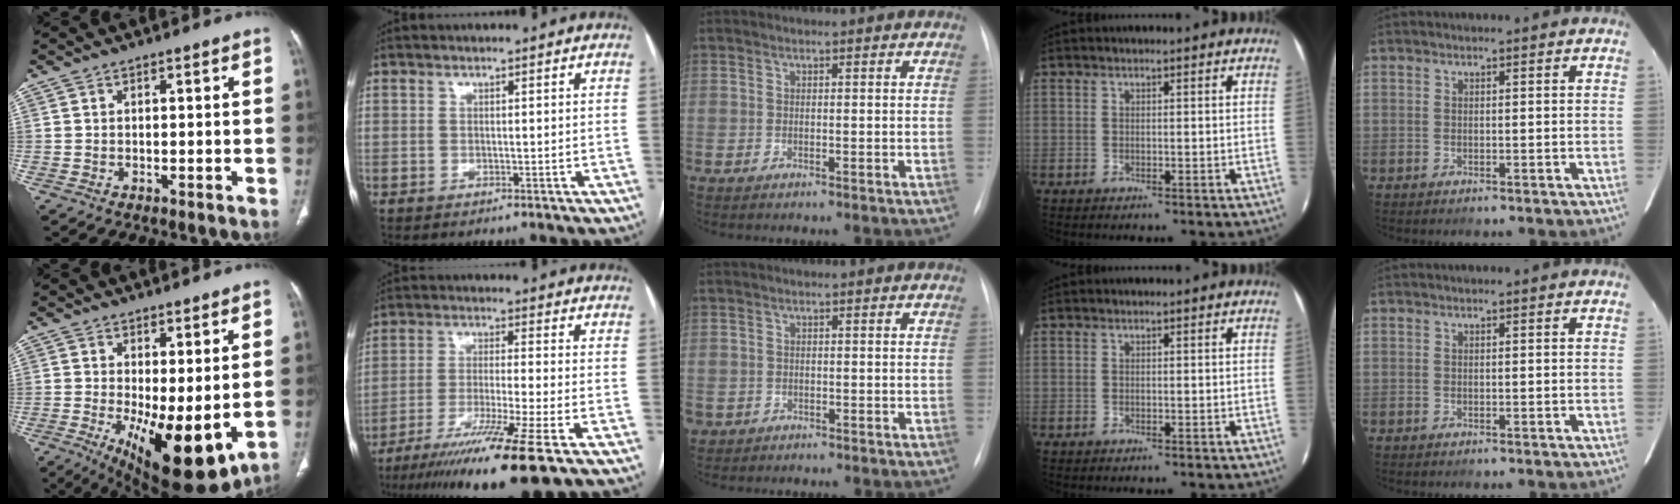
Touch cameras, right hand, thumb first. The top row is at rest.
{"thumb": {"total": 14.5, "force": [-2.1, 5.4, 13.3], "torque": [-0.205, -0.032, -0.011]}, "index": {"total": 15.1, "force": [-10.0, -1.3, 11.2], "torque": [-0.185, -0.048, -0.167]}, "middle": {"total": 2.7, "force": [-1.5, 2.2, 0.5], "torque": [-0.012, 0.000, -0.023]}}